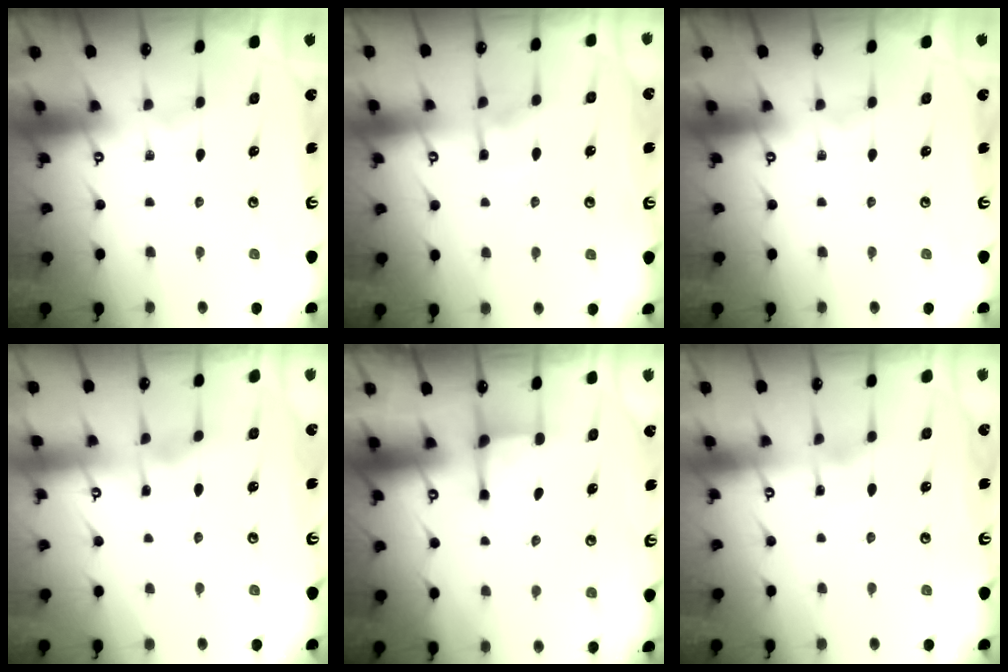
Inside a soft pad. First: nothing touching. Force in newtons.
{"total": 4.4, "press": 4.3, "slide": 0.6}
{"total": 0.0}
{"total": 2.8, "press": 2.8, "slide": 0.4}
{"total": 2.2, "press": 2.1, "slide": 0.7}
{"total": 2.1, "press": 2.1, "slide": 0.4}